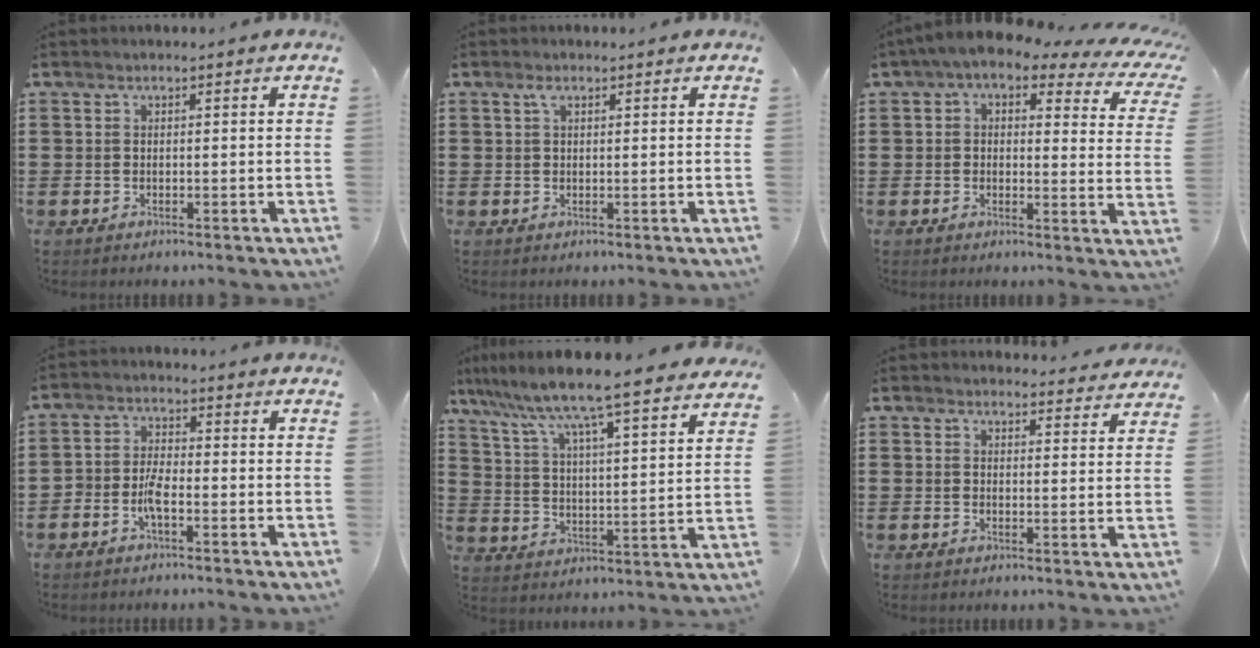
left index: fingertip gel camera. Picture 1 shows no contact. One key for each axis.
{"total": 1.4, "fx": 0.6, "fy": 0.5, "fz": 1.1, "tx": -0.025, "ty": 0.005, "tz": 0.010}
{"total": 4.3, "fx": 2.4, "fy": 1.6, "fz": 3.2, "tx": -0.072, "ty": -0.013, "tz": 0.037}
{"total": 3.7, "fx": -1.8, "fy": 1.4, "fz": 2.9, "tx": -0.064, "ty": 0.002, "tz": -0.037}
{"total": 7.7, "fx": 7.1, "fy": -0.6, "fz": 3.0, "tx": -0.089, "ty": -0.056, "tz": 0.113}
{"total": 2.8, "fx": 2.7, "fy": 0.5, "fz": 0.3, "tx": -0.006, "ty": -0.011, "tz": 0.049}